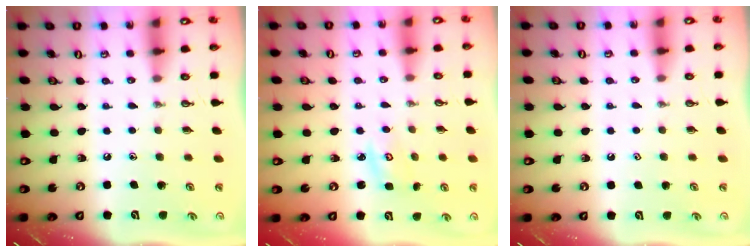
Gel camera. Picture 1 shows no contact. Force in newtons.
{"total": 3.6, "press": 3.5, "slide": 0.3}
{"total": 0.9, "press": 0.6, "slide": 0.7}